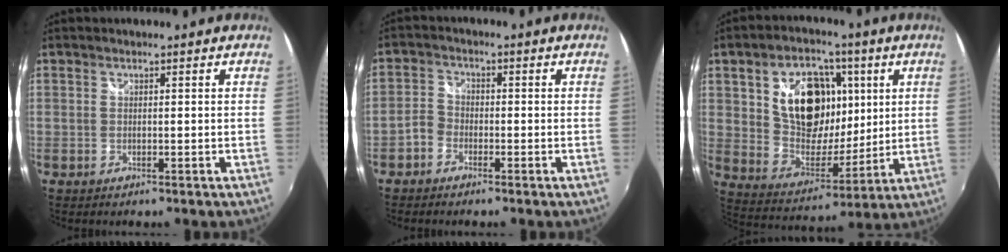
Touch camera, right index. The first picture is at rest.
{"total": 3.2, "force": [-2.1, 2.3, 0.9], "torque": [-0.020, 0.011, -0.043]}
{"total": 18.2, "force": [5.9, 12.2, 12.2], "torque": [-0.227, 0.024, 0.118]}